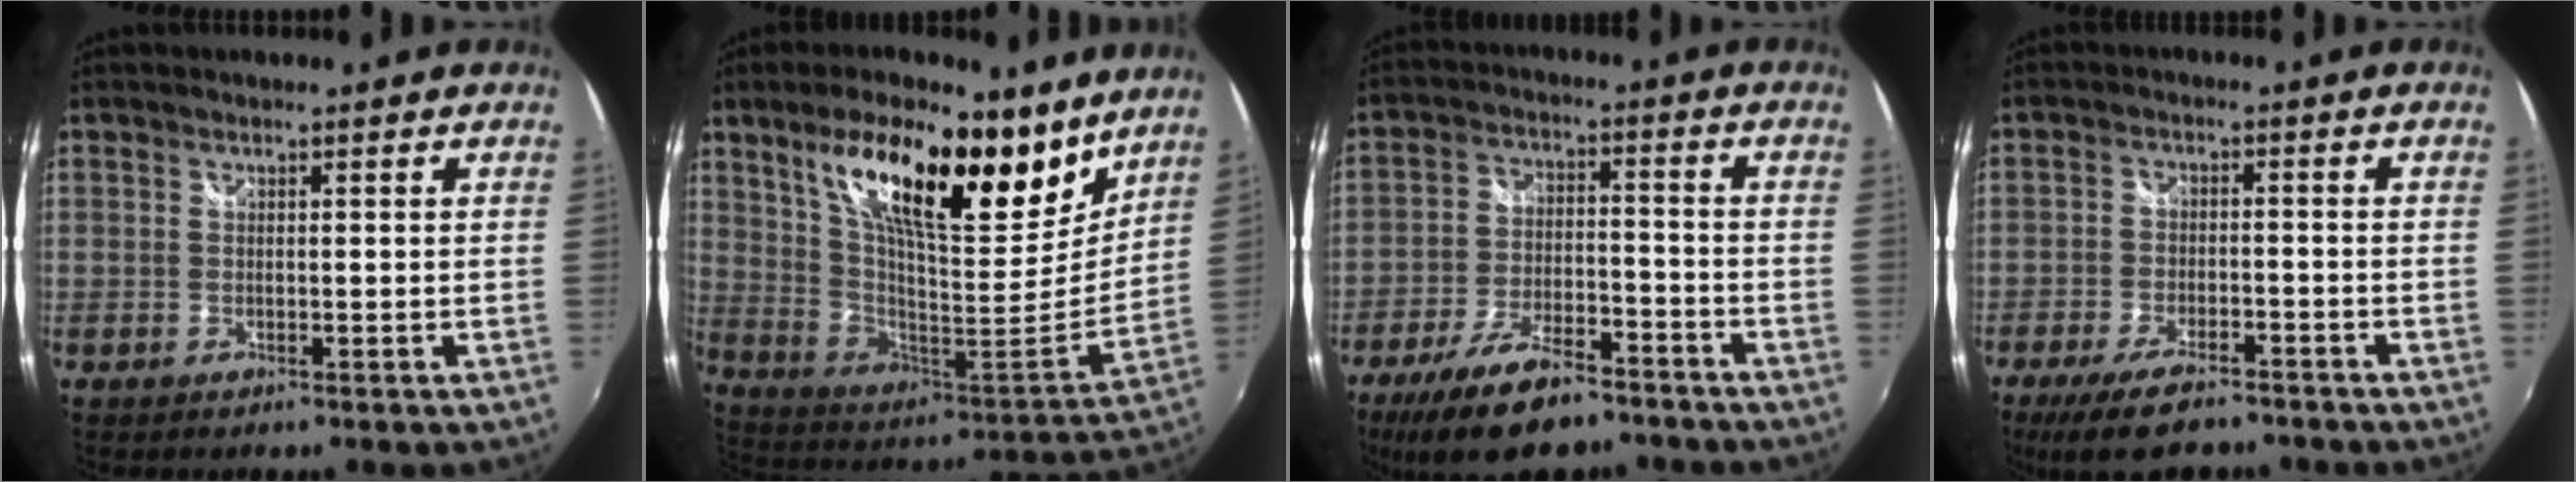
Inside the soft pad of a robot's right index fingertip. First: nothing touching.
{"total": 24.2, "force": [15.0, 8.1, 17.1], "torque": [-0.294, 0.011, 0.267]}
{"total": 15.9, "force": [-11.8, 6.0, 8.9], "torque": [-0.185, -0.016, -0.191]}
{"total": 11.2, "force": [-8.5, 4.0, 6.1], "torque": [-0.142, -0.022, -0.142]}